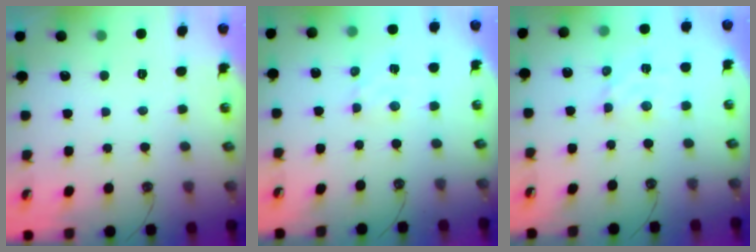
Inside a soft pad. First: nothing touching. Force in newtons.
{"total": 2.7, "press": 2.7, "slide": 0.4}
{"total": 3.4, "press": 3.4, "slide": 0.7}